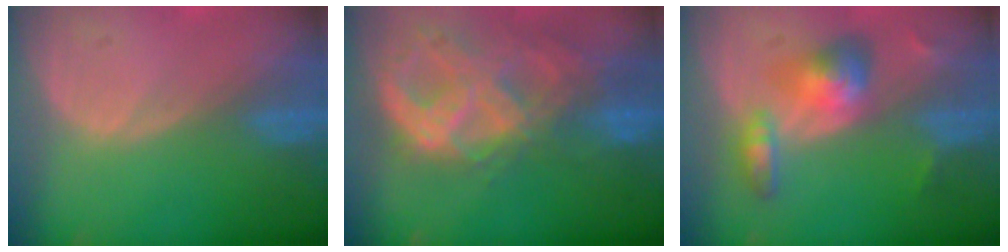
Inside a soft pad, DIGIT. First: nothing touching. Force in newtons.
{"total": 11.1, "press": 9.4, "slide": 5.9}
{"total": 6.2, "press": 6.0, "slide": 1.5}